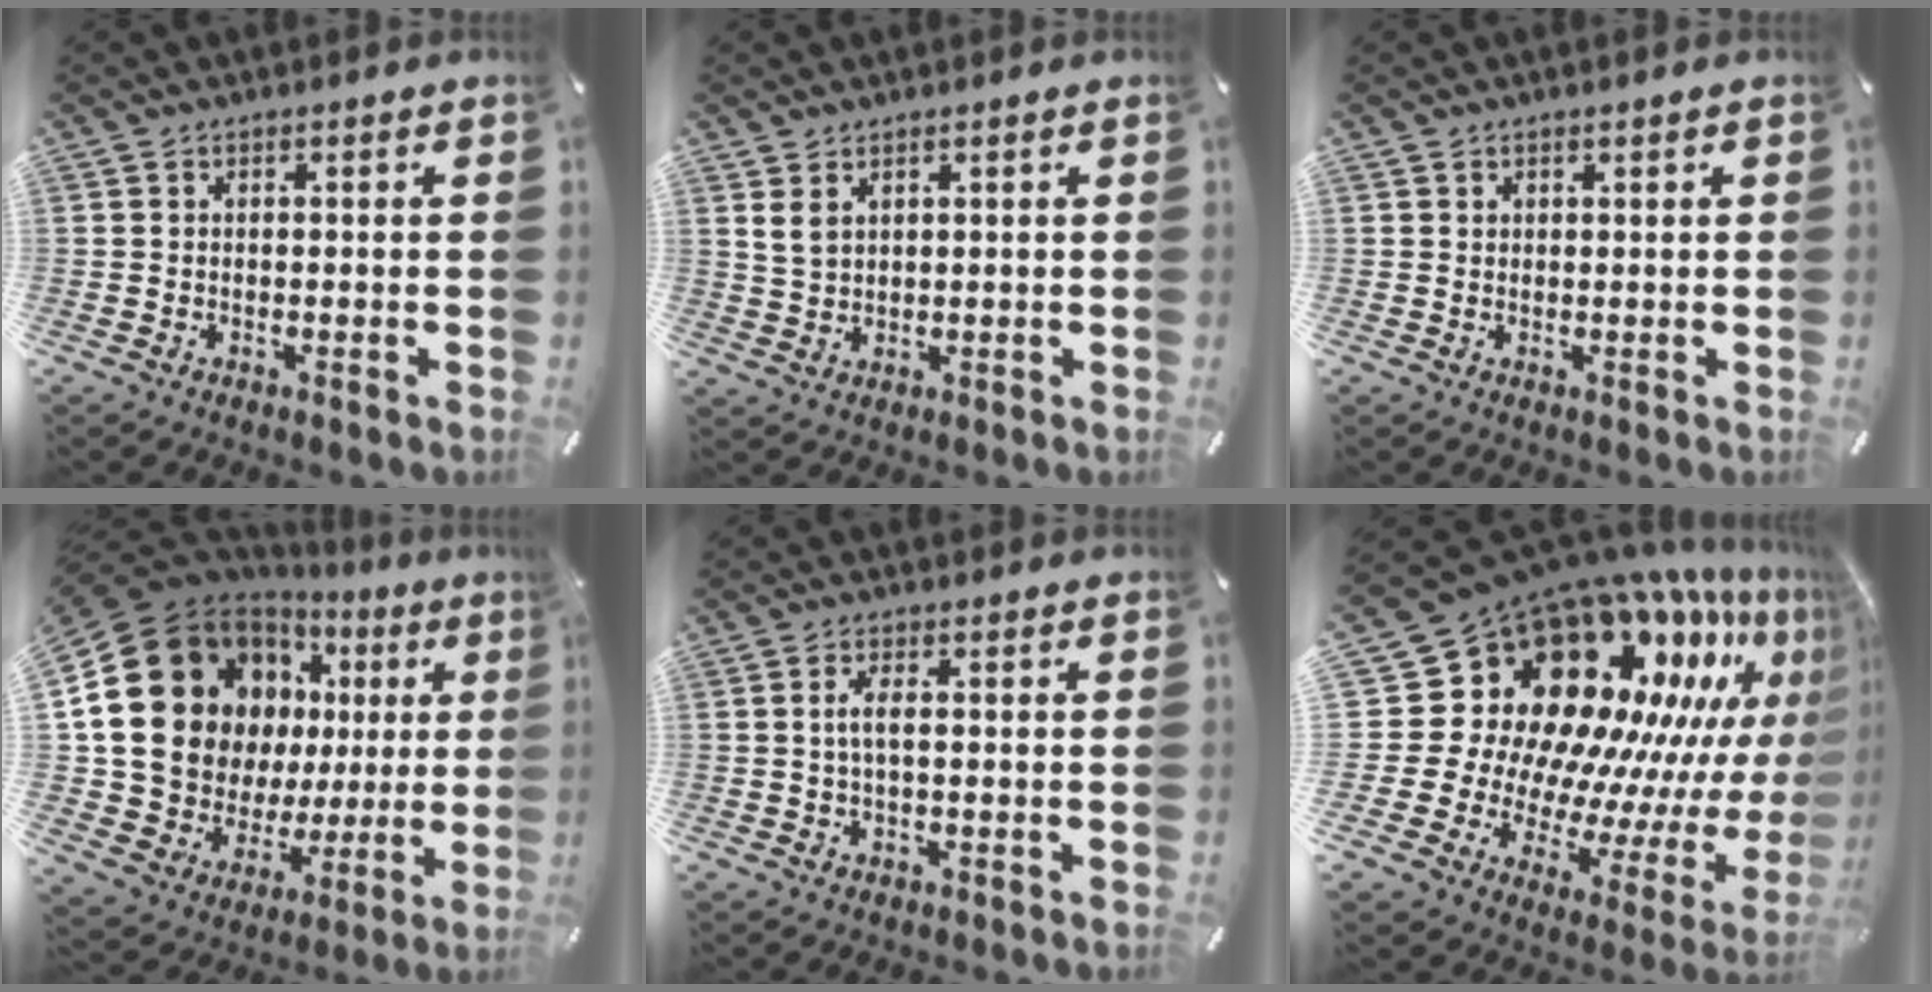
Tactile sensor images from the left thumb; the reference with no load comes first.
{"total": 3.2, "force": [1.6, 2.2, 1.6], "torque": [-0.036, 0.003, 0.031]}
{"total": 0.8, "force": [0.7, 0.5, 0.1], "torque": [0.007, -0.005, 0.012]}
{"total": 22.4, "force": [6.6, 17.5, 12.4], "torque": [-0.224, -0.050, 0.143]}
{"total": 3.7, "force": [0.3, 1.3, 3.4], "torque": [-0.073, 0.000, 0.000]}
{"total": 27.9, "force": [14.0, 18.2, 15.8], "torque": [-0.230, -0.202, 0.301]}